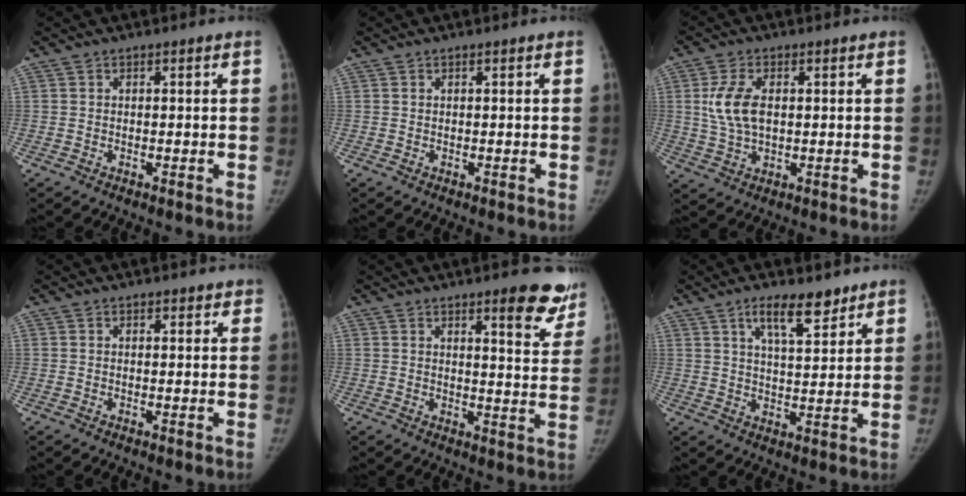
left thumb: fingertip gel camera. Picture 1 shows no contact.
{"total": 0.0}
{"total": 7.9, "force": [1.3, 4.5, 6.4], "torque": [-0.133, -0.004, 0.030]}
{"total": 1.5, "force": [1.1, 0.8, 0.5], "torque": [0.009, -0.005, 0.009]}
{"total": 10.1, "force": [7.1, 2.6, 6.8], "torque": [-0.047, -0.043, 0.080]}
{"total": 8.1, "force": [5.6, 2.6, 5.3], "torque": [-0.068, -0.038, 0.094]}